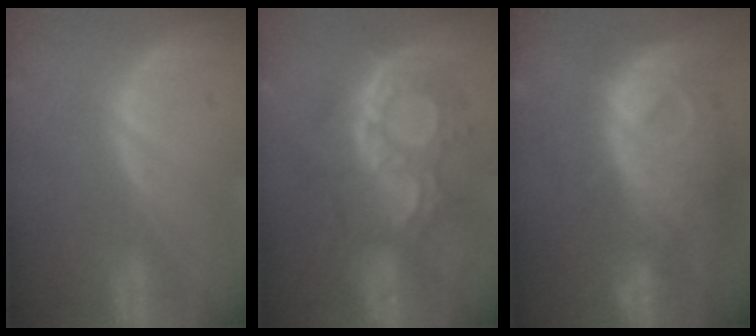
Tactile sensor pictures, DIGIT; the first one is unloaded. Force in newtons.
{"total": 9.4, "press": 9.4, "slide": 0.6}
{"total": 12.4, "press": 10.7, "slide": 6.3}